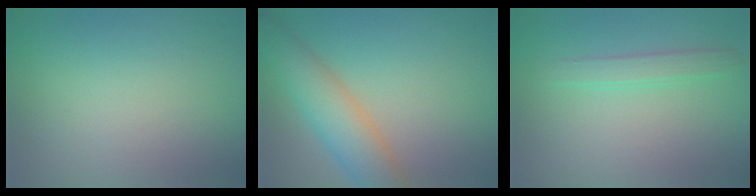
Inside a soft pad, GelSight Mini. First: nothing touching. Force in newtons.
{"total": 6.1, "press": 6.1, "slide": 0.3}
{"total": 1.8, "press": 1.8, "slide": 0.1}